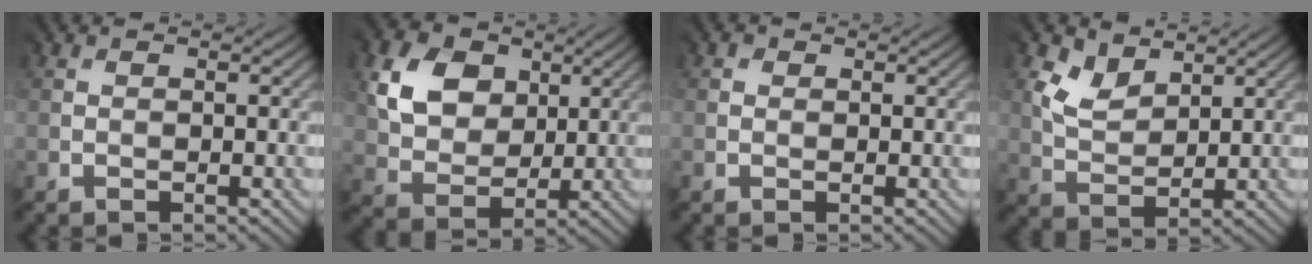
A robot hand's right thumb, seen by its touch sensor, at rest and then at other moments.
{"total": 8.5, "force": [3.7, 6.5, 4.1], "torque": [-0.109, 0.010, 0.056]}
{"total": 0.7, "force": [0.3, 0.6, -0.4], "torque": [0.011, -0.003, 0.003]}
{"total": 4.4, "force": [3.4, 2.4, 1.4], "torque": [-0.047, -0.007, 0.066]}